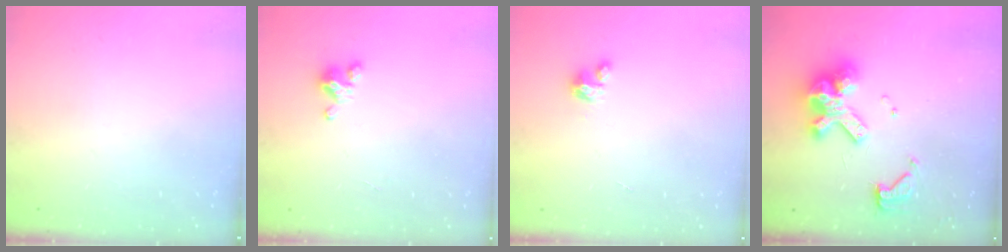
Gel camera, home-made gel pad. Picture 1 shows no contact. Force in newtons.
{"total": 3.6, "press": 3.6, "slide": 0.2}
{"total": 3.3, "press": 3.3, "slide": 0.2}
{"total": 13.8, "press": 13.7, "slide": 1.6}